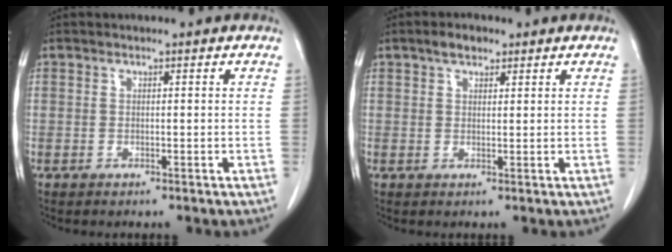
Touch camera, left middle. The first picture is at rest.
{"total": 2.8, "force": [1.9, 1.3, 1.5], "torque": [-0.031, 0.009, 0.032]}